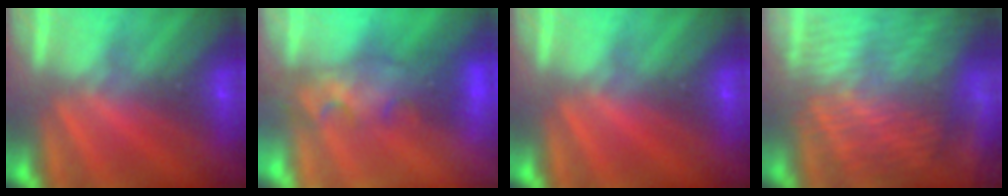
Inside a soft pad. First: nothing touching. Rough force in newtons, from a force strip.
{"total": 3.8}
{"total": 0.0}
{"total": 6.8}